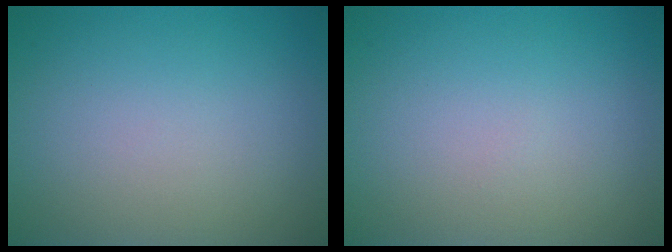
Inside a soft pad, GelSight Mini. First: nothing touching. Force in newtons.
{"total": 0.0}